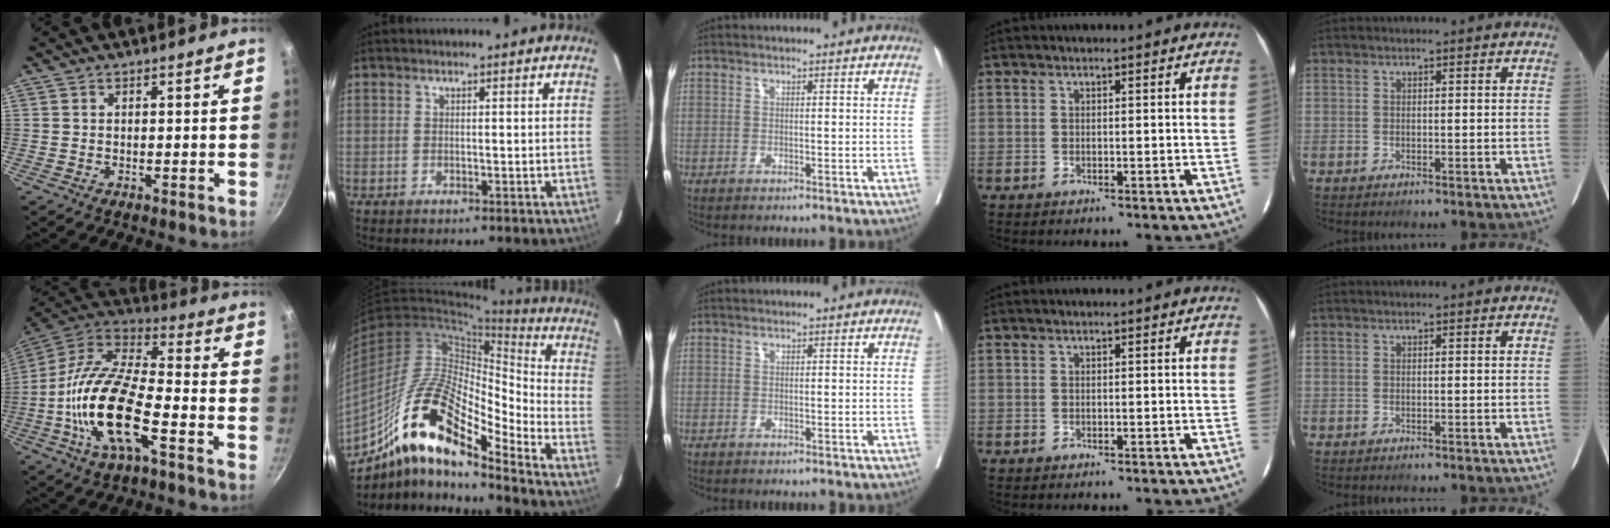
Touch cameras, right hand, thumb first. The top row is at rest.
{"thumb": {"total": 20.3, "force": [-6.3, 7.7, 17.6], "torque": [-0.352, 0.036, -0.119]}, "index": {"total": 16.9, "force": [-10.1, 4.8, 12.6], "torque": [-0.233, 0.036, -0.170]}}